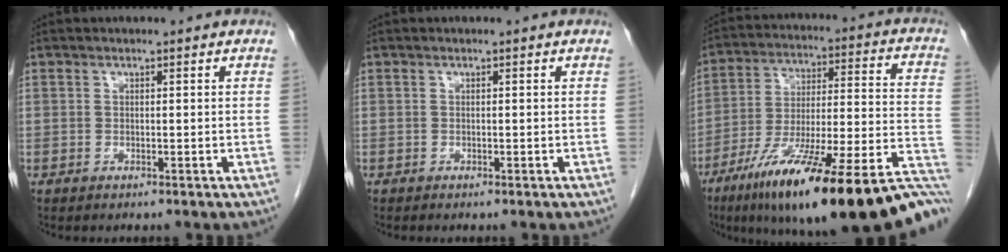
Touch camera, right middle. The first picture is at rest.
{"total": 0.0}
{"total": 30.5, "force": [-19.4, 4.3, 23.2], "torque": [-0.267, -0.005, -0.308]}